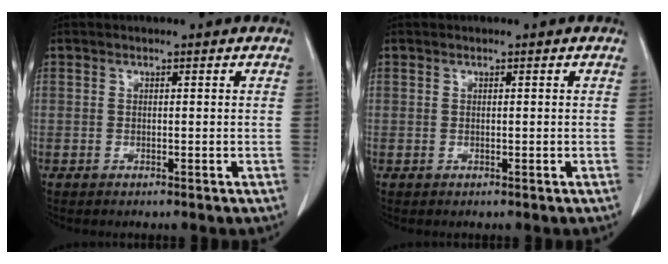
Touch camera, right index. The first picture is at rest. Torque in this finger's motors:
{"motor_torque": [0.00, 0.00, 0.00, -0.01]}